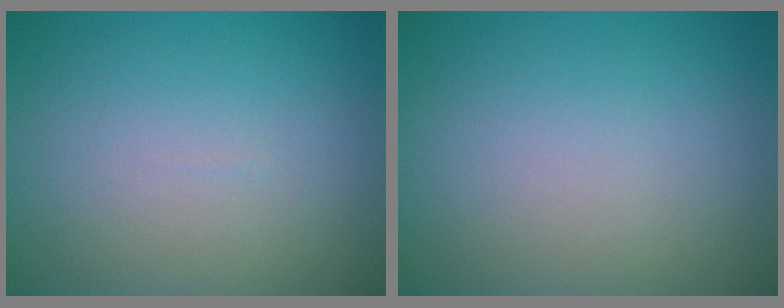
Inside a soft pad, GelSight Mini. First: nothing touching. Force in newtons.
{"total": 0.0}